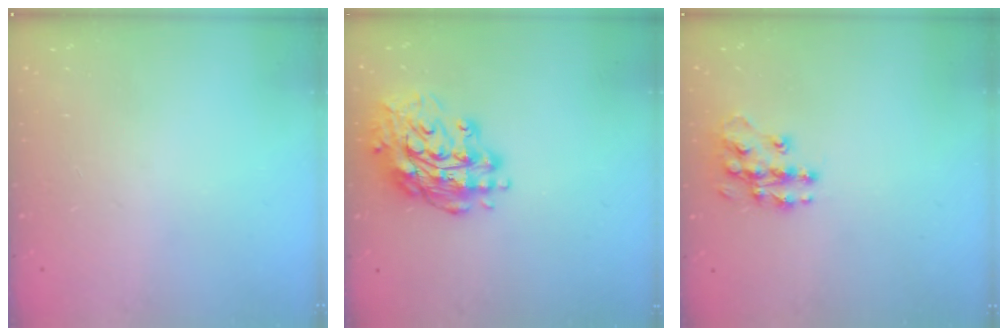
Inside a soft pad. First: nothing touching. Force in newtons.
{"total": 16.6, "press": 16.6, "slide": 1.6}
{"total": 10.4, "press": 10.4, "slide": 0.4}